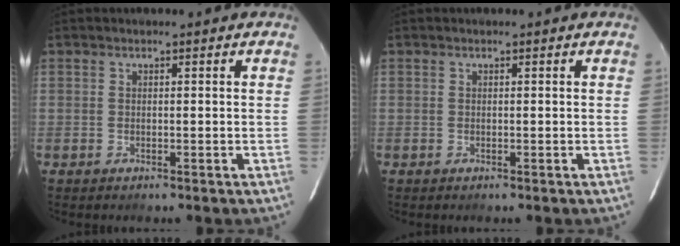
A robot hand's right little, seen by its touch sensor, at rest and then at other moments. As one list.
[{"total": 0.0}]